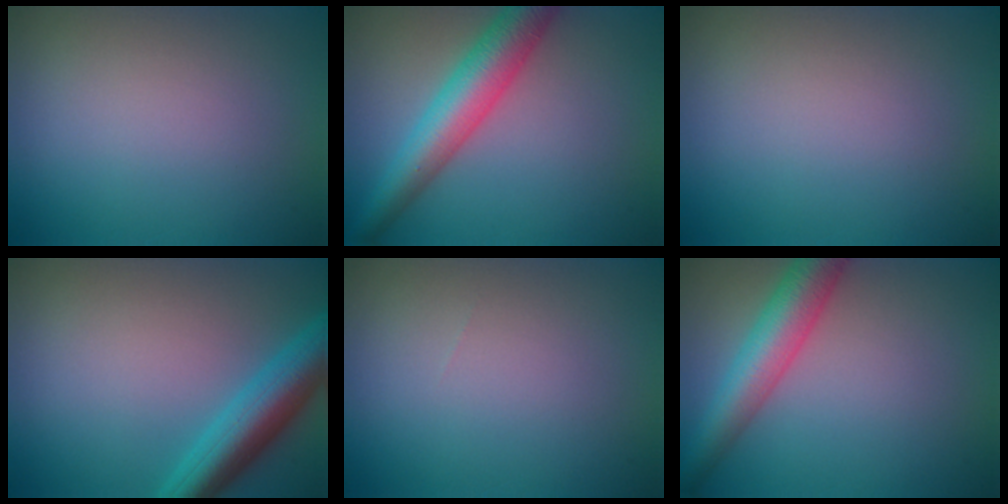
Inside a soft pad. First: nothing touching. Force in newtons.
{"total": 6.2, "press": 6.2, "slide": 0.1}
{"total": 0.0}
{"total": 5.7, "press": 5.7, "slide": 0.2}
{"total": 0.0}
{"total": 5.7, "press": 5.7, "slide": 0.3}